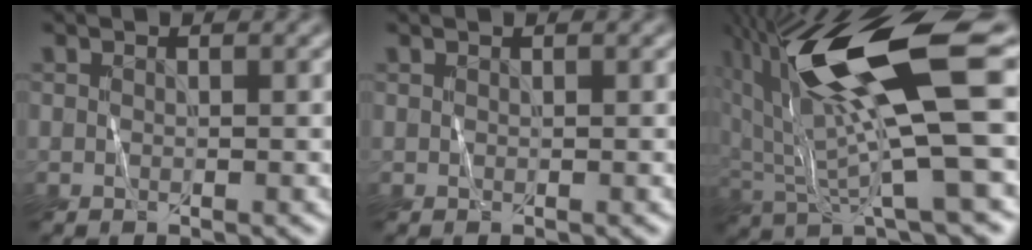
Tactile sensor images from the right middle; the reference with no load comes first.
{"total": 0.0}
{"total": 13.6, "force": [4.7, 3.2, 12.4], "torque": [-0.236, 0.008, 0.091]}